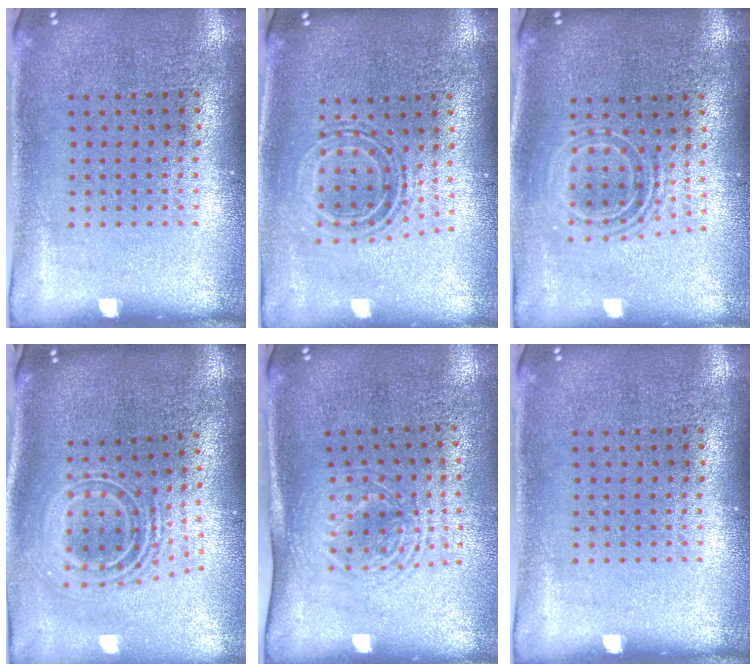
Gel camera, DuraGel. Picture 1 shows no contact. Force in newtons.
{"total": 0.9, "press": 0.8, "slide": 0.3}
{"total": 1.7, "press": 1.3, "slide": 1.0}
{"total": 2.4, "press": 1.7, "slide": 1.7}
{"total": 1.7, "press": 1.3, "slide": 1.0}
{"total": 0.0}